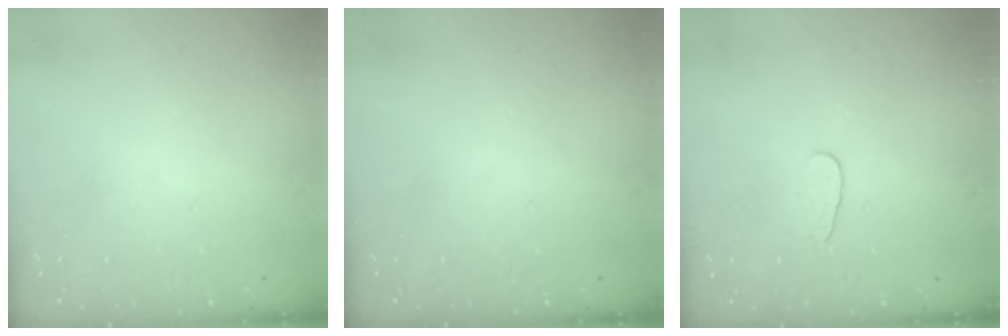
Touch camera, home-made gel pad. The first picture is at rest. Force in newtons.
{"total": 0.0}
{"total": 4.4, "press": 4.4, "slide": 0.3}